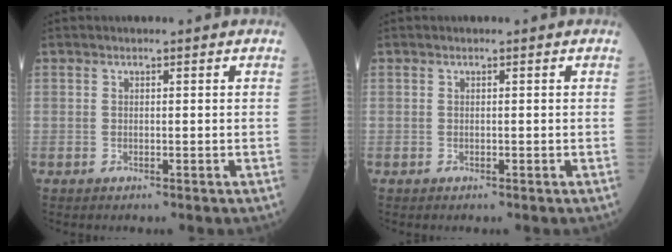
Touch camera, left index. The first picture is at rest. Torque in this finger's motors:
{"motor_torque": [0.18, 0.02, 0.03, 0.00]}